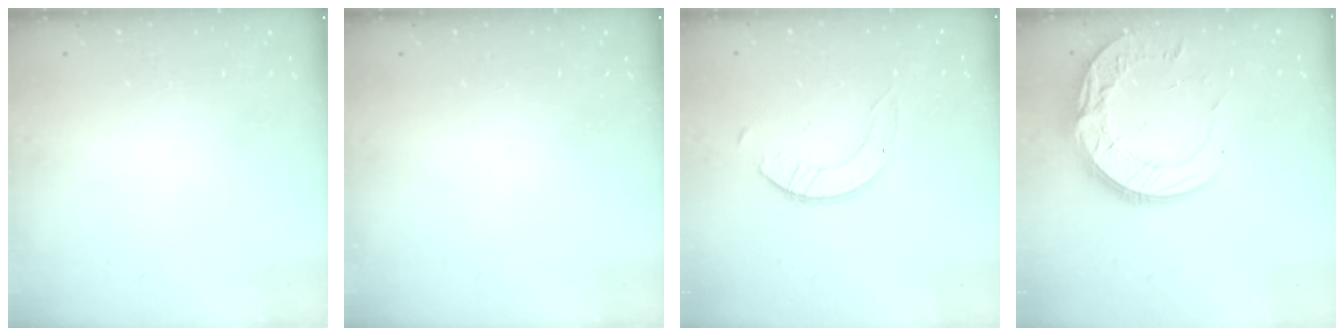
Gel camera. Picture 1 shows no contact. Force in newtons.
{"total": 0.0}
{"total": 4.0, "press": 4.0, "slide": 0.3}
{"total": 16.9, "press": 16.9, "slide": 1.6}